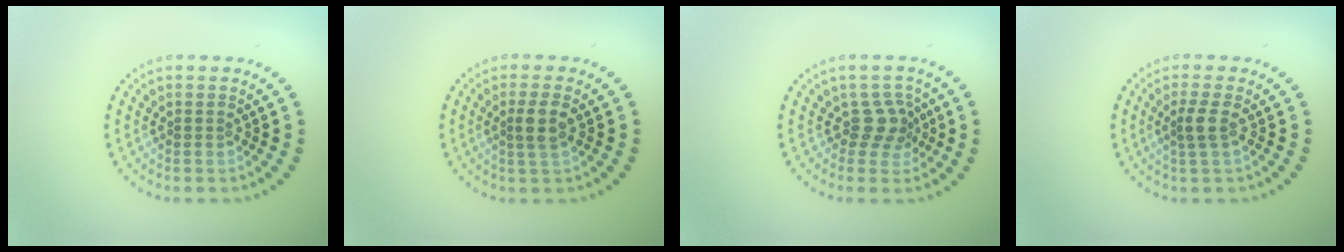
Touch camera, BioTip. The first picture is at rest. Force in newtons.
{"total": 2.1, "press": 1.8, "slide": 1.0}
{"total": 2.4, "press": 1.9, "slide": 1.5}
{"total": 1.8, "press": 1.4, "slide": 1.1}